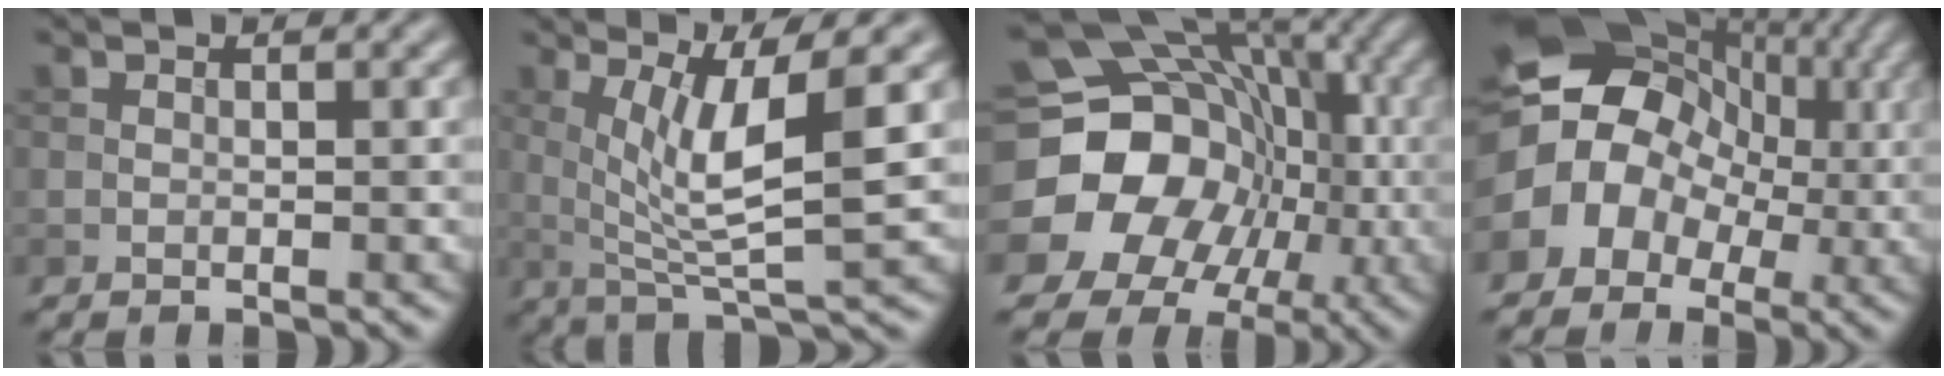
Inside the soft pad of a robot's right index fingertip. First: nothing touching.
{"total": 7.2, "force": [1.5, 1.6, 6.9], "torque": [-0.118, -0.009, 0.034]}
{"total": 19.5, "force": [-3.0, 17.9, 7.2], "torque": [-0.143, 0.007, -0.086]}
{"total": 13.8, "force": [0.9, 11.7, 7.1], "torque": [-0.127, 0.019, -0.015]}